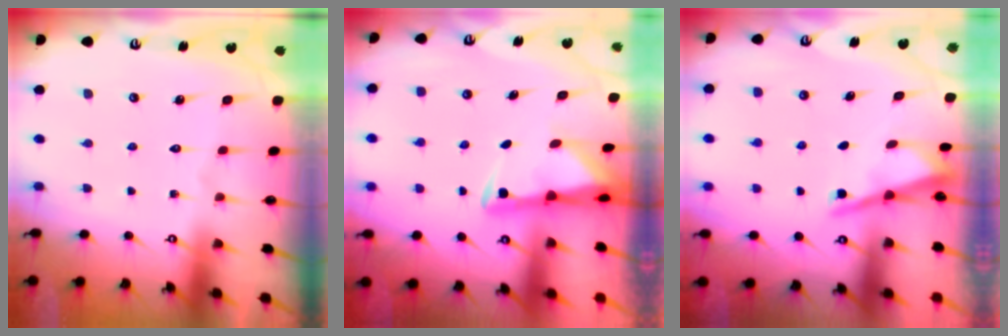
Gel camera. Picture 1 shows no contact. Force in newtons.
{"total": 2.9, "press": 2.8, "slide": 0.6}
{"total": 2.9, "press": 2.9, "slide": 0.2}